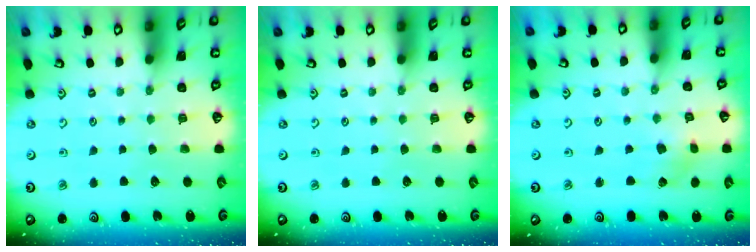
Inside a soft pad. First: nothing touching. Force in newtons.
{"total": 0.0}
{"total": 2.2, "press": 2.1, "slide": 0.6}